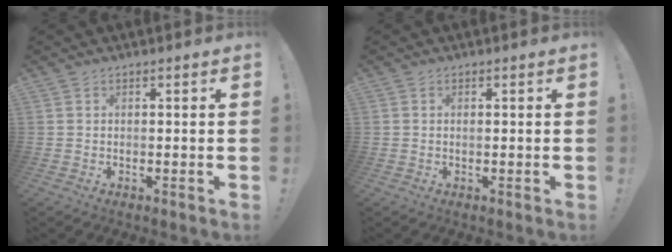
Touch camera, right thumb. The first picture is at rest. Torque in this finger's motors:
{"motor_torque": [-0.22, -0.23, -0.14, 0.43, -0.04]}